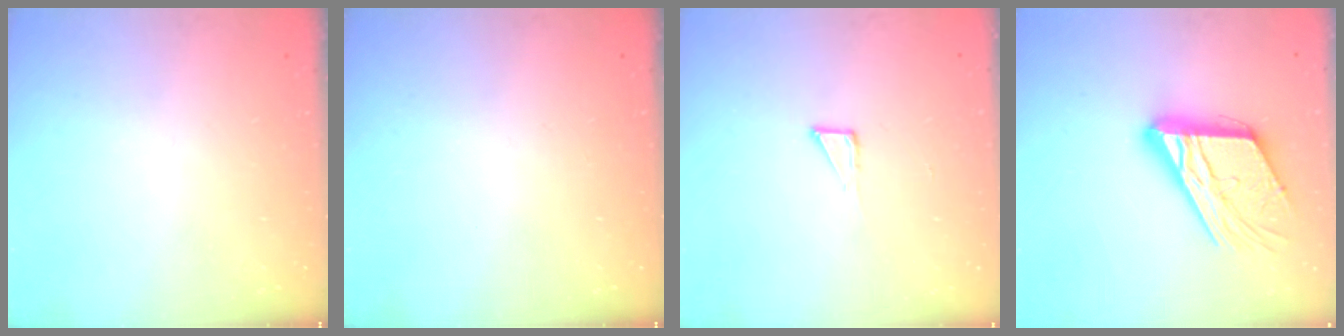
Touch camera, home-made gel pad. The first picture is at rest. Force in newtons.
{"total": 0.0}
{"total": 2.8, "press": 2.8, "slide": 0.2}
{"total": 19.7, "press": 19.6, "slide": 1.8}